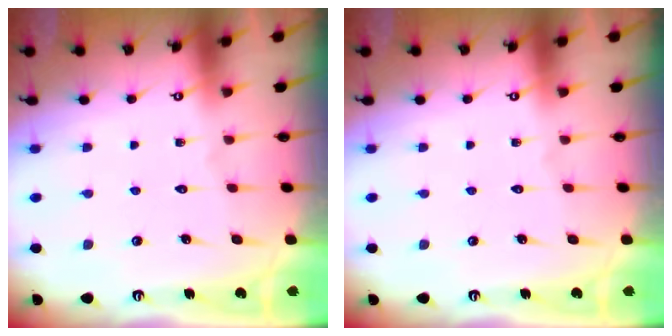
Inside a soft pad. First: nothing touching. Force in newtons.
{"total": 0.0}